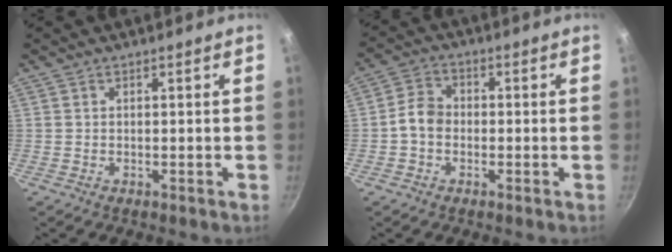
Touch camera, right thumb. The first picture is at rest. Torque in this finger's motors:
{"motor_torque": [0.52, 1.64, 0.32, -0.79, 0.02]}